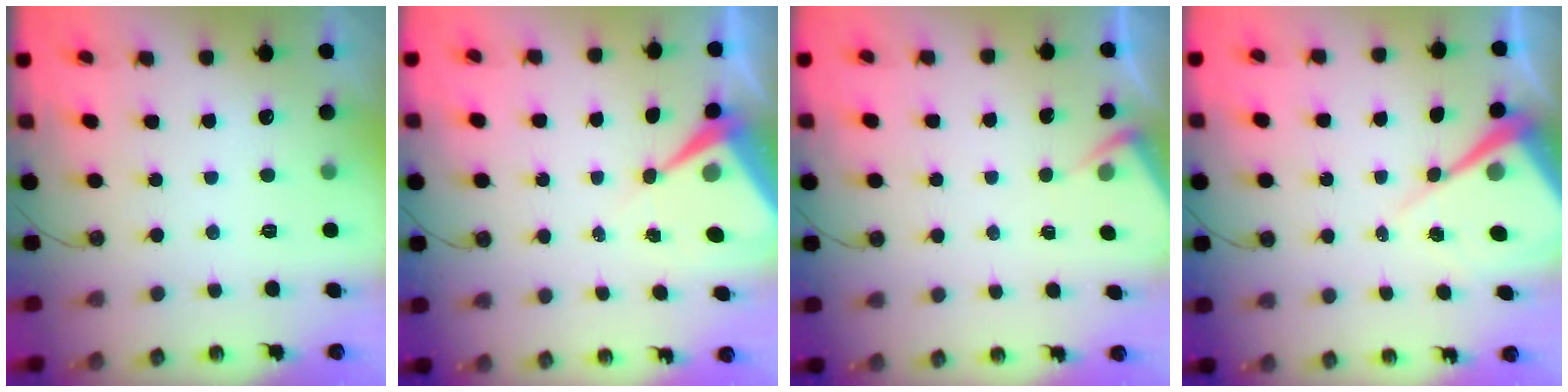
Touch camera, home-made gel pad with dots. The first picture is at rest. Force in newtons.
{"total": 7.9, "press": 7.9, "slide": 0.6}
{"total": 3.7, "press": 3.7, "slide": 0.4}
{"total": 9.6, "press": 9.6, "slide": 0.7}